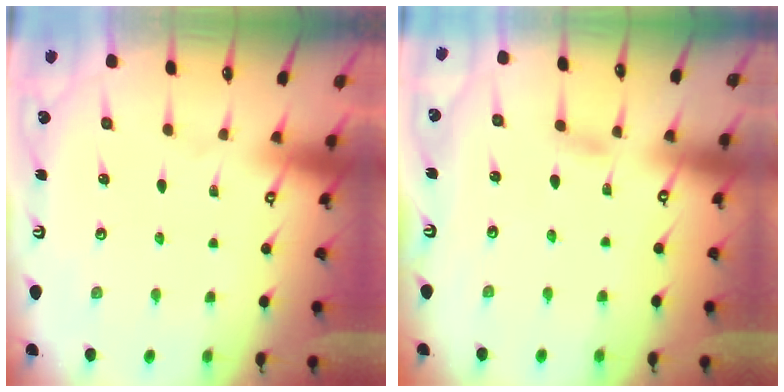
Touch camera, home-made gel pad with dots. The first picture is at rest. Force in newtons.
{"total": 3.2, "press": 3.2, "slide": 0.5}